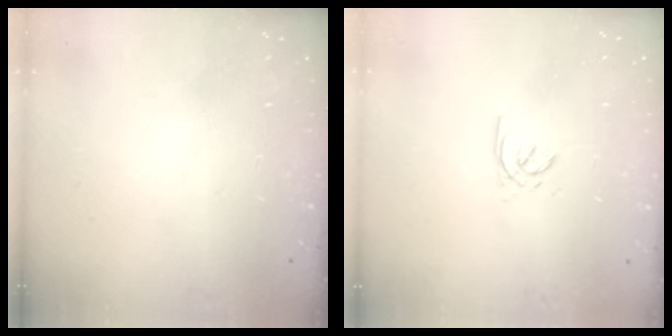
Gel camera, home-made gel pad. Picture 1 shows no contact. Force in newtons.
{"total": 1.5, "press": 1.5, "slide": 0.2}